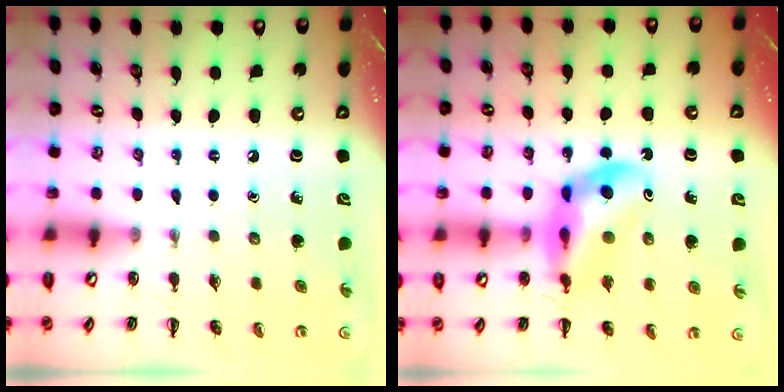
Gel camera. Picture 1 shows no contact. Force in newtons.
{"total": 12.3, "press": 11.8, "slide": 3.4}